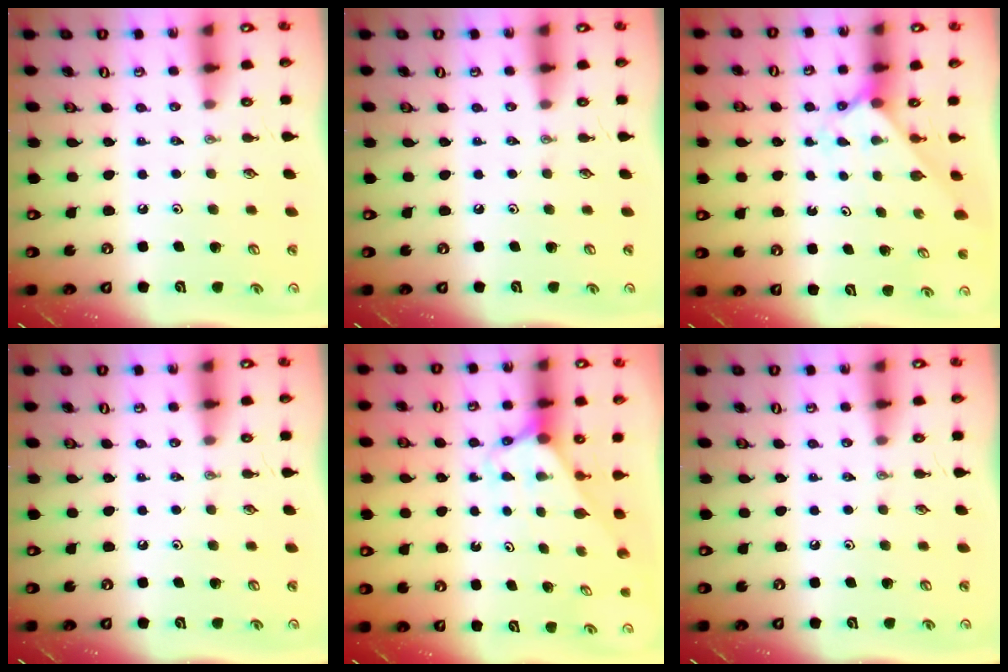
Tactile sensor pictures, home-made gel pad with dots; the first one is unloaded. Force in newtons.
{"total": 0.0}
{"total": 2.4, "press": 2.4, "slide": 0.1}
{"total": 0.0}
{"total": 2.7, "press": 2.7, "slide": 0.2}
{"total": 0.0}